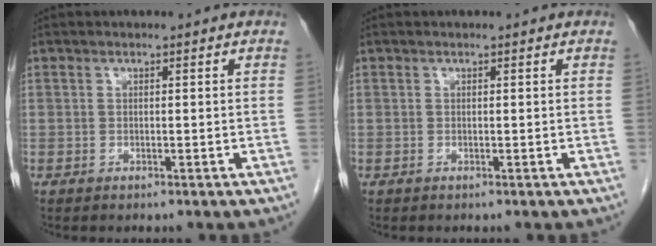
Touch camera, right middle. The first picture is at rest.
{"total": 0.0}